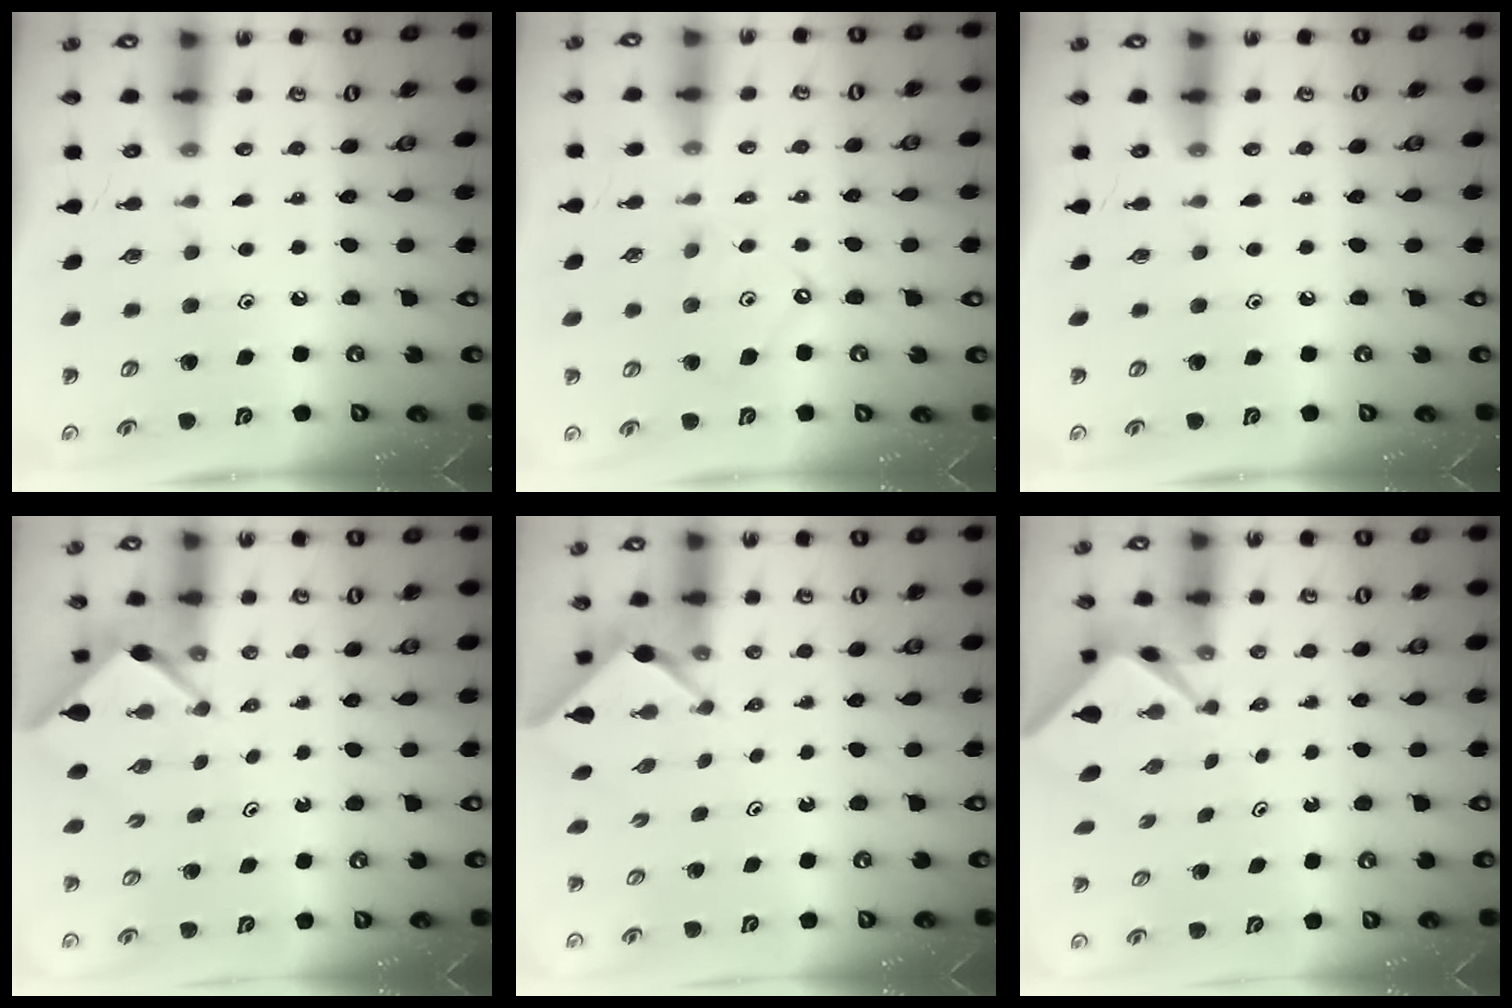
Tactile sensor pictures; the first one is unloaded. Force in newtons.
{"total": 7.2, "press": 7.2, "slide": 0.7}
{"total": 0.0}
{"total": 2.6, "press": 2.6, "slide": 0.3}
{"total": 2.5, "press": 2.5, "slide": 0.2}
{"total": 1.7, "press": 1.7, "slide": 0.1}